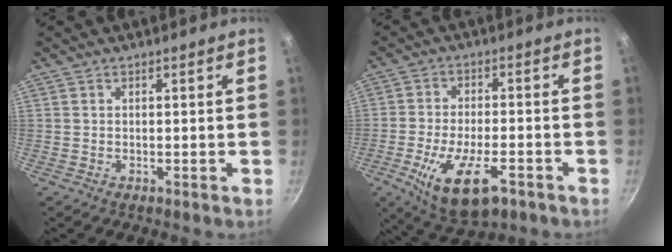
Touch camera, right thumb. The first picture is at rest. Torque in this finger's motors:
{"motor_torque": [-0.06, 0.58, 0.14, -0.11, 0.31]}